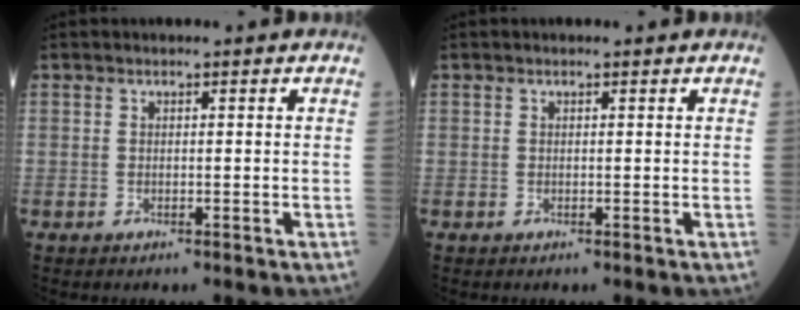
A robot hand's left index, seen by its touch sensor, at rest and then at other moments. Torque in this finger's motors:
{"motor_torque": [0.07, 0.03, -0.09, -0.01]}